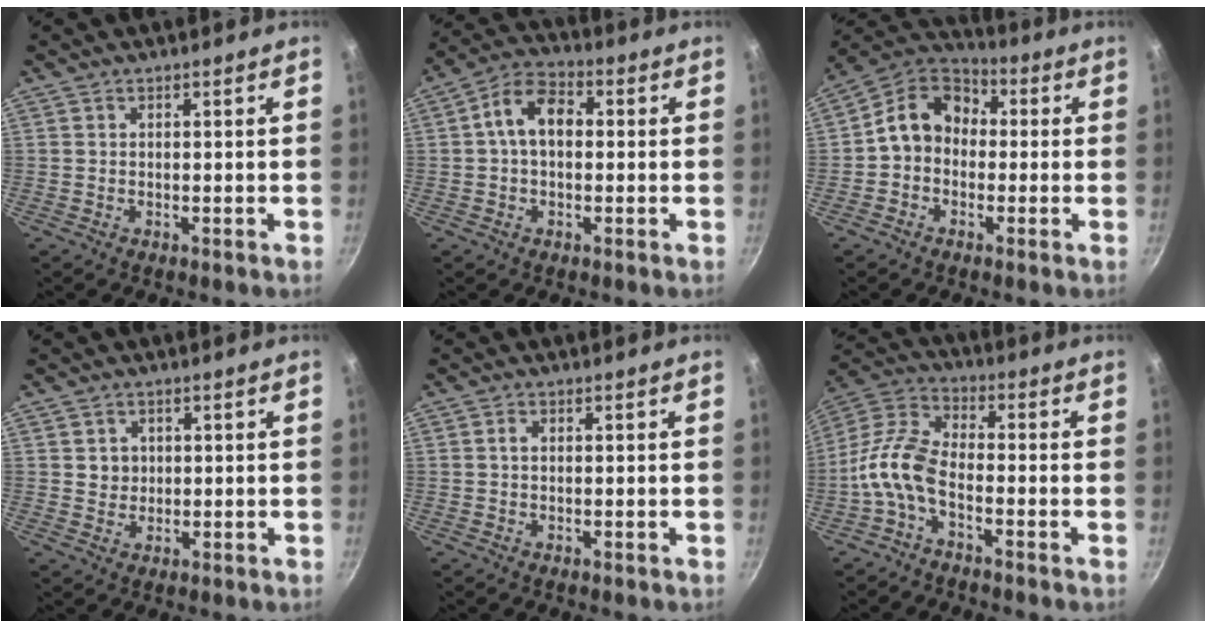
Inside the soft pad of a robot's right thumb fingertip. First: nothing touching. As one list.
[{"total": 9.0, "force": [0.8, 5.9, 6.7], "torque": [-0.098, 0.029, -0.001]}, {"total": 11.0, "force": [0.1, 8.8, 6.6], "torque": [-0.078, 0.037, -0.023]}, {"total": 2.9, "force": [0.6, 2.7, 0.9], "torque": [0.000, 0.002, 0.010]}, {"total": 1.2, "force": [0.1, 0.7, 0.9], "torque": [-0.017, 0.004, 0.002]}, {"total": 9.7, "force": [-3.8, 4.6, 7.6], "torque": [-0.164, 0.040, -0.094]}]